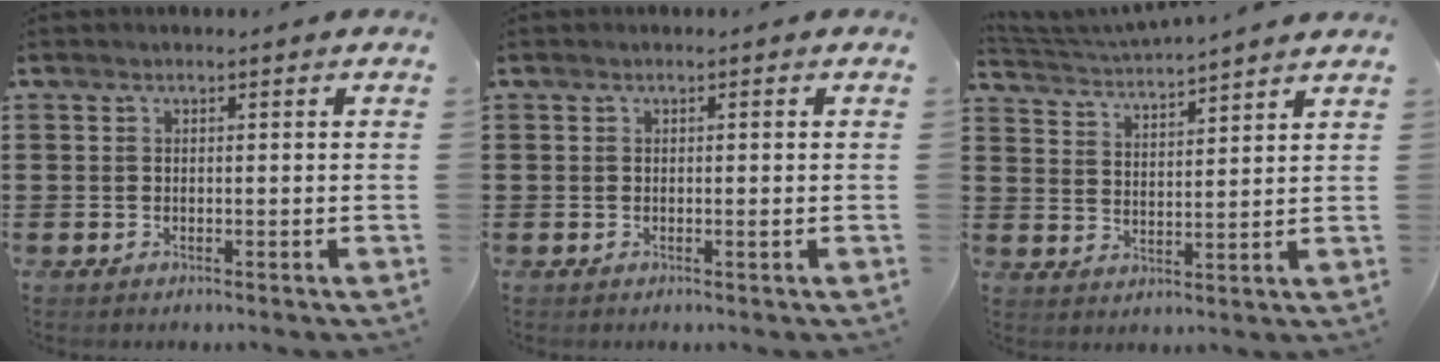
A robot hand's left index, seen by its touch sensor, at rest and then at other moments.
{"total": 0.6, "force": [0.1, 0.0, 0.6], "torque": [-0.010, -0.002, 0.002]}
{"total": 4.1, "force": [4.0, -0.4, 0.5], "torque": [-0.030, -0.027, 0.067]}